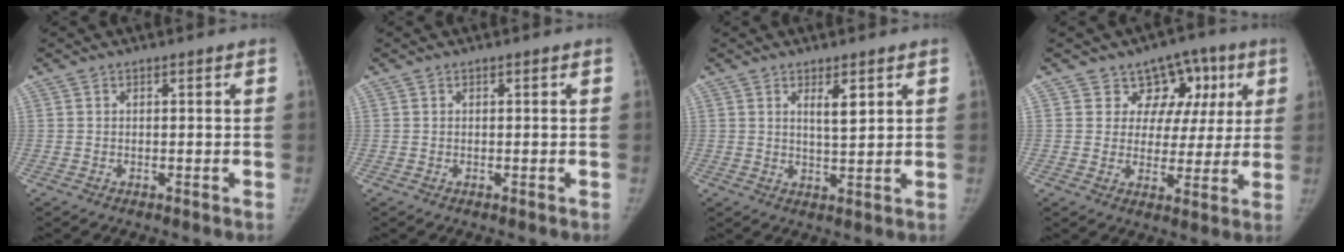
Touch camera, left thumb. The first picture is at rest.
{"total": 0.0}
{"total": 4.0, "force": [1.9, 1.1, 3.3], "torque": [-0.047, -0.017, 0.035]}
{"total": 10.2, "force": [4.9, 8.4, 3.3], "torque": [0.019, -0.006, 0.065]}